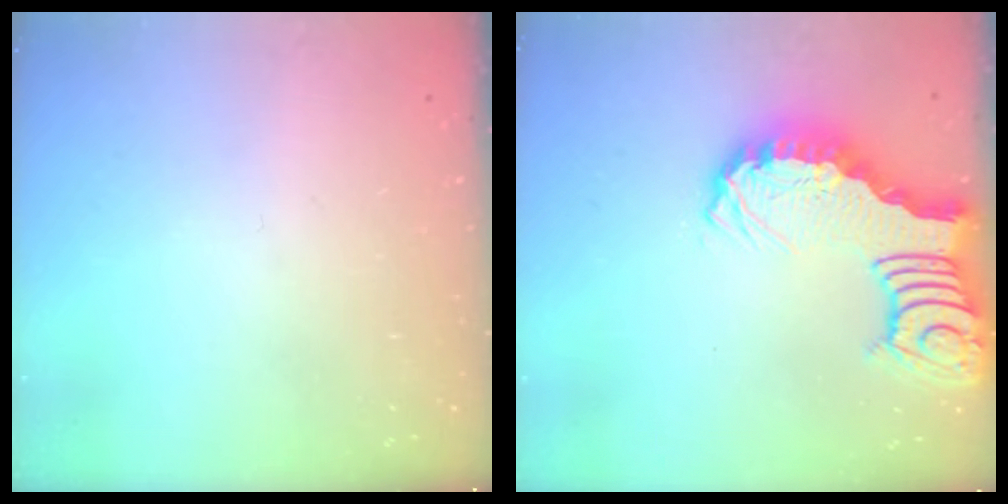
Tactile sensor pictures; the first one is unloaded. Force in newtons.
{"total": 6.3, "press": 6.3, "slide": 0.9}